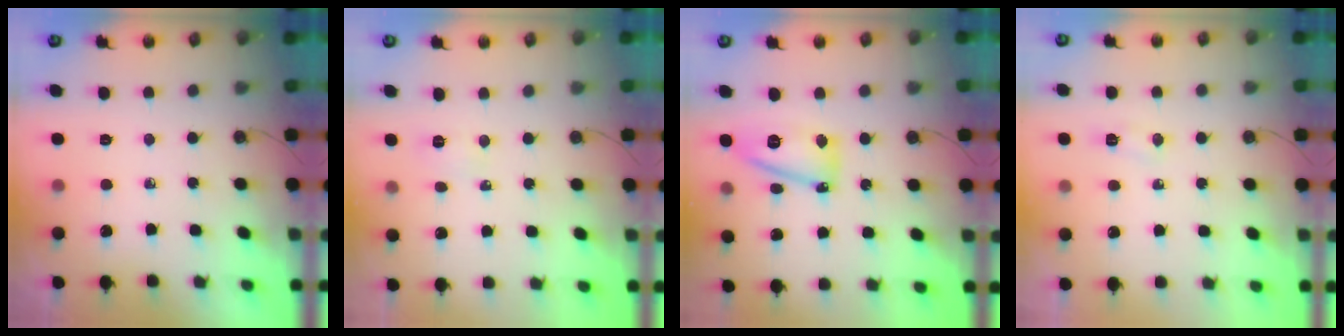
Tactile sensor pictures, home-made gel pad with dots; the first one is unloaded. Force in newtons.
{"total": 2.6, "press": 2.5, "slide": 0.8}
{"total": 12.2, "press": 12.1, "slide": 1.1}
{"total": 4.4, "press": 4.4, "slide": 0.5}